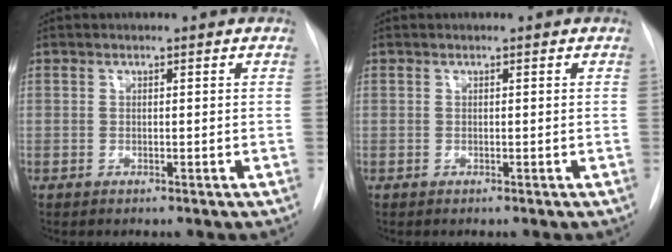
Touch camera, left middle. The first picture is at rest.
{"total": 0.0}